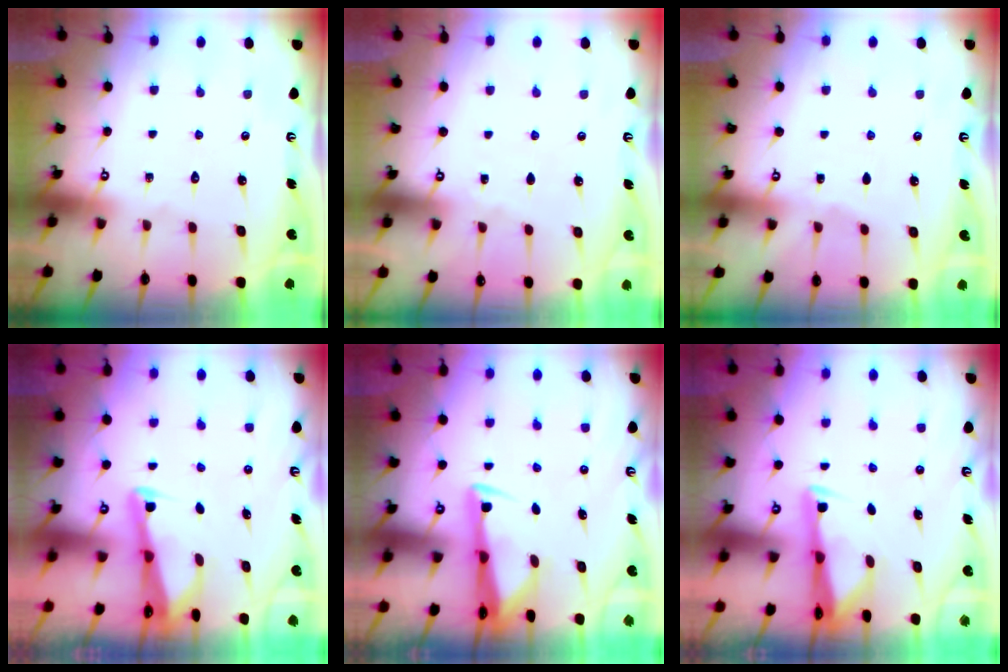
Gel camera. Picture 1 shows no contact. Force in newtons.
{"total": 2.1, "press": 2.1, "slide": 0.4}
{"total": 1.6, "press": 1.5, "slide": 0.3}
{"total": 2.5, "press": 2.5, "slide": 0.2}
{"total": 3.2, "press": 3.0, "slide": 0.9}
{"total": 3.0, "press": 2.9, "slide": 0.4}